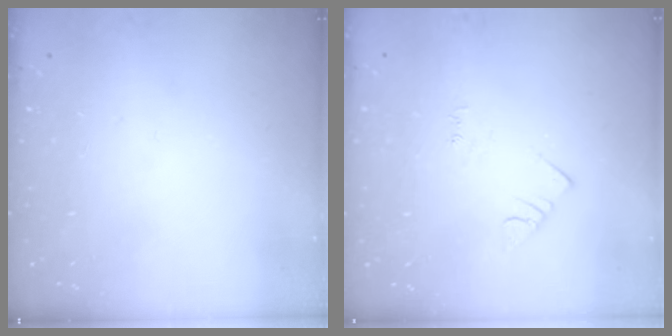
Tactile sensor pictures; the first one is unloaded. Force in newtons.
{"total": 2.9, "press": 2.9, "slide": 0.5}